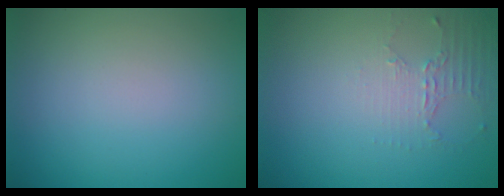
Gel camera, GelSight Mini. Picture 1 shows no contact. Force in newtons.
{"total": 2.1, "press": 1.5, "slide": 1.5}